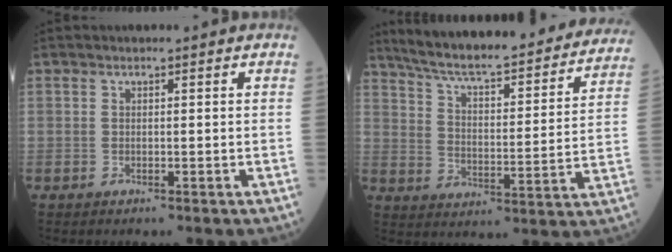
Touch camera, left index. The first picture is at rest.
{"total": 29.6, "force": [26.2, 5.2, 12.8], "torque": [-0.200, -0.035, 0.342]}